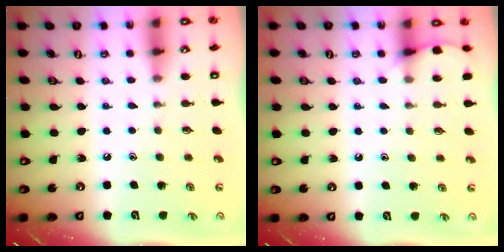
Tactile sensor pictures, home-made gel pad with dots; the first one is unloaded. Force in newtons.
{"total": 6.0, "press": 5.9, "slide": 0.7}